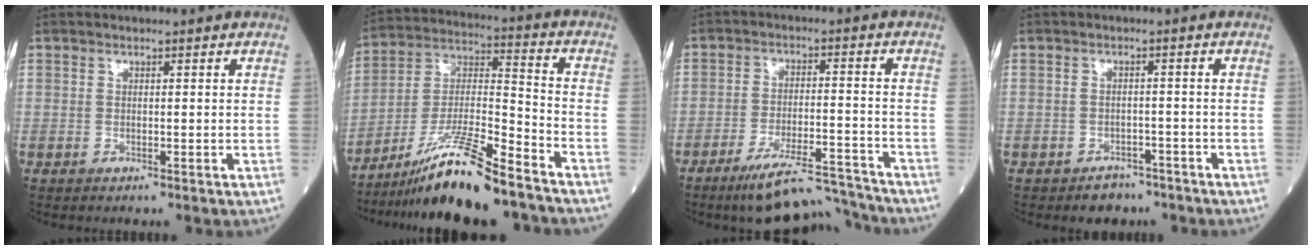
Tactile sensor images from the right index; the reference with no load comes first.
{"total": 15.4, "force": [-12.1, 0.7, 9.6], "torque": [-0.179, -0.010, -0.215]}
{"total": 10.5, "force": [-9.6, 0.5, 4.0], "torque": [-0.056, 0.007, -0.163]}
{"total": 3.3, "force": [-2.6, 2.0, 0.6], "torque": [-0.009, 0.008, -0.033]}